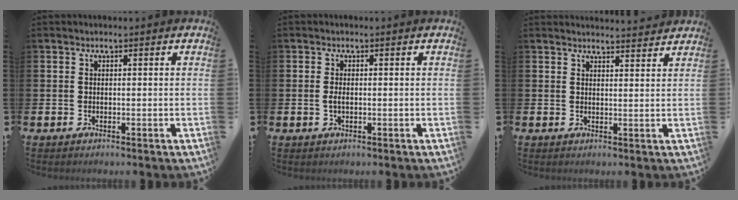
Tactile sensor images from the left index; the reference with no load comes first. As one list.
[{"total": 1.3, "force": [-0.2, 0.6, 1.2], "torque": [-0.021, 0.003, -0.006]}, {"total": 2.6, "force": [2.6, -0.1, -0.1], "torque": [0.006, -0.020, 0.045]}]